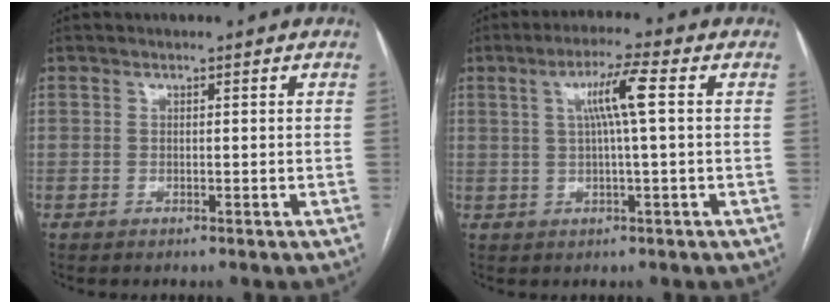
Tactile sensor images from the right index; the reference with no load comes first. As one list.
[{"total": 6.1, "force": [1.3, -0.6, 6.0], "torque": [-0.108, 0.009, 0.024]}]